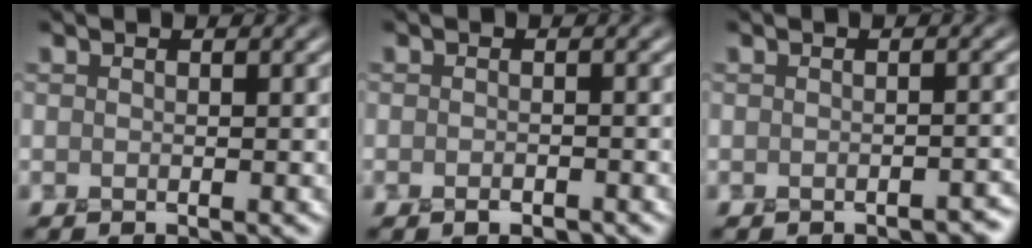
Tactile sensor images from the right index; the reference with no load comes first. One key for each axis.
{"total": 1.2, "fx": -1.0, "fy": 0.4, "fz": 0.5, "tx": -0.010, "ty": -0.003, "tz": -0.016}
{"total": 1.3, "fx": -1.2, "fy": 0.3, "fz": 0.5, "tx": -0.004, "ty": -0.003, "tz": -0.013}